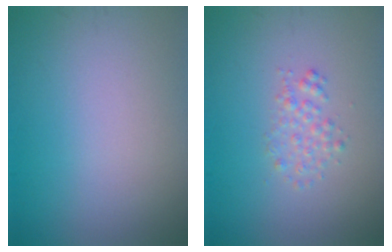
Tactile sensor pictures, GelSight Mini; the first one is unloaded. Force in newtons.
{"total": 1.5, "press": 1.5, "slide": 0.0}